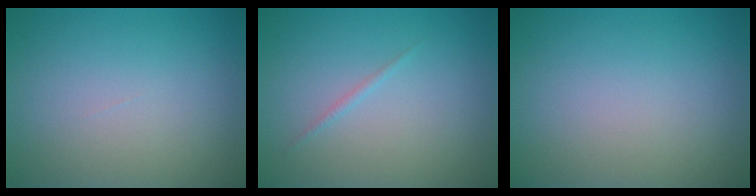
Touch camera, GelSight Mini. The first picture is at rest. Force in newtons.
{"total": 0.5, "press": 0.5, "slide": 0.1}
{"total": 0.0}